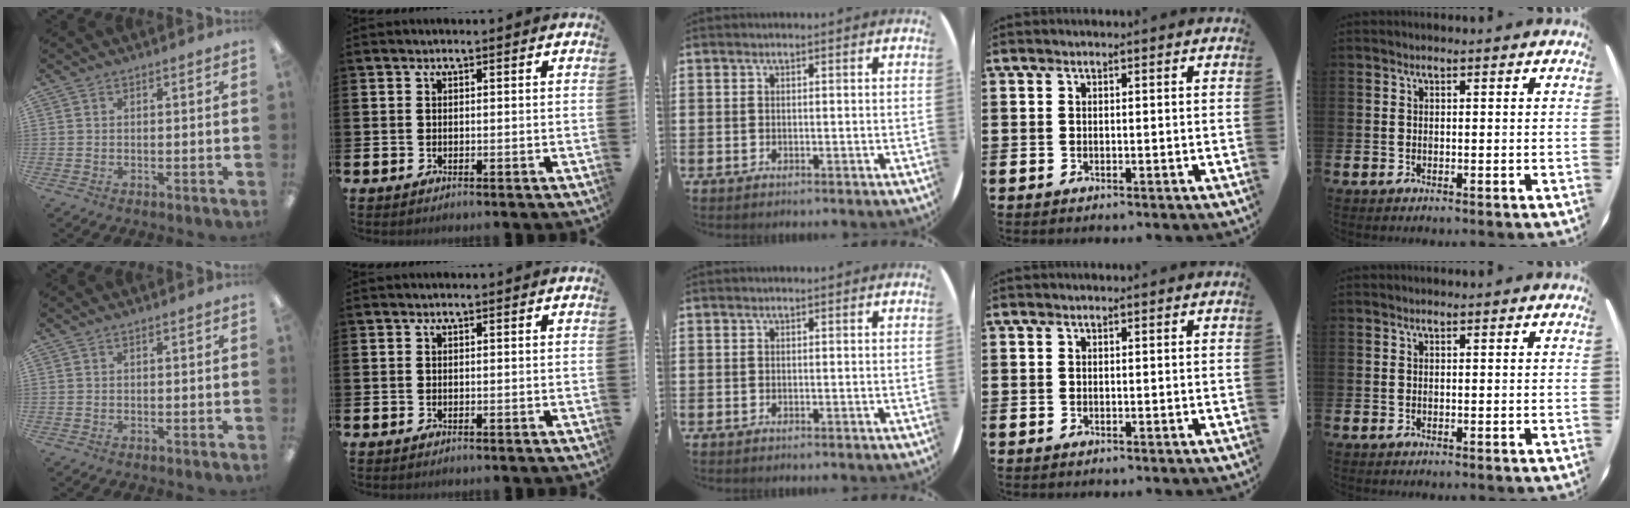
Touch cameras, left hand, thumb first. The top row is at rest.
{}